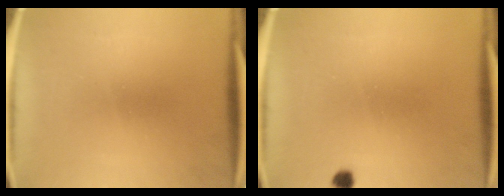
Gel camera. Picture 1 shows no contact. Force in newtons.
{"total": 1.4}